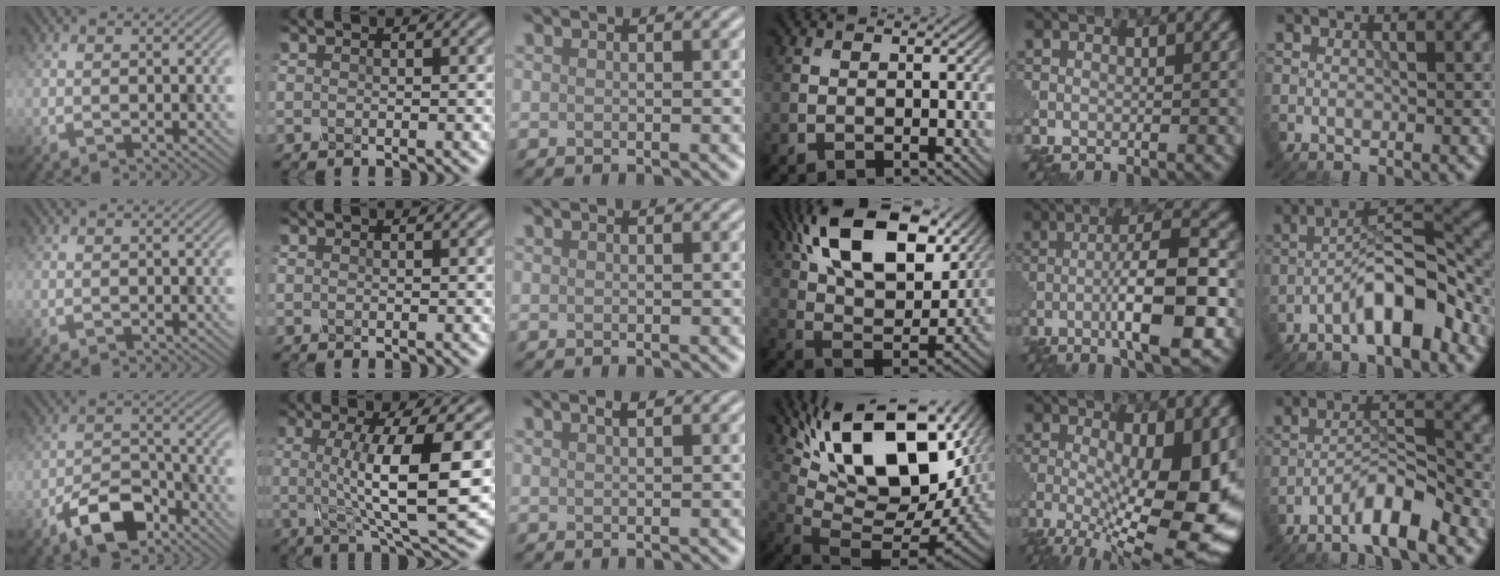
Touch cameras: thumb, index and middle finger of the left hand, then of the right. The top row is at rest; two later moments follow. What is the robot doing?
{"motion": "disassemble", "object": "glue stick"}